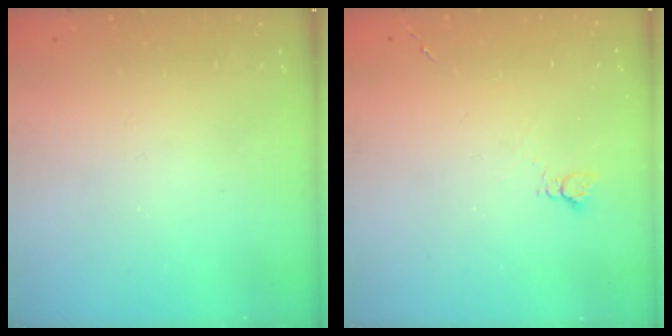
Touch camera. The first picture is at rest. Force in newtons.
{"total": 2.6, "press": 2.6, "slide": 0.4}